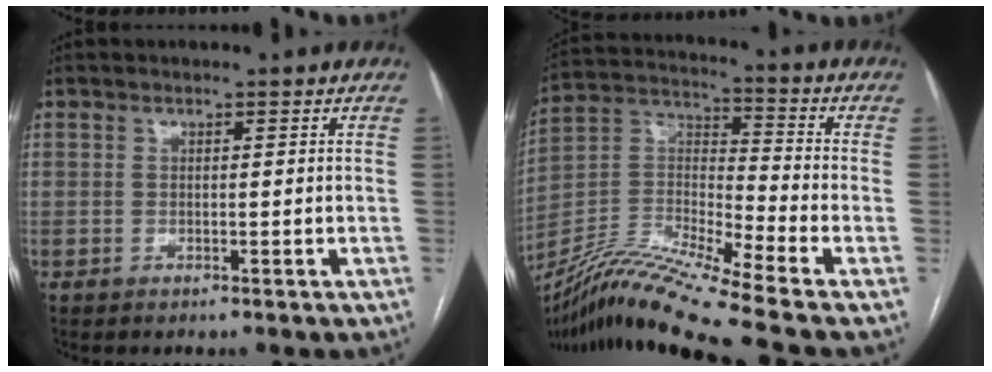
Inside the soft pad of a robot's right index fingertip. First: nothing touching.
{"total": 17.1, "force": [-14.1, -1.5, 9.7], "torque": [-0.204, -0.007, -0.265]}